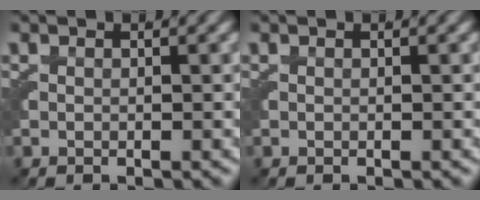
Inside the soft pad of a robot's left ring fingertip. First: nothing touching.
{"total": 0.0}